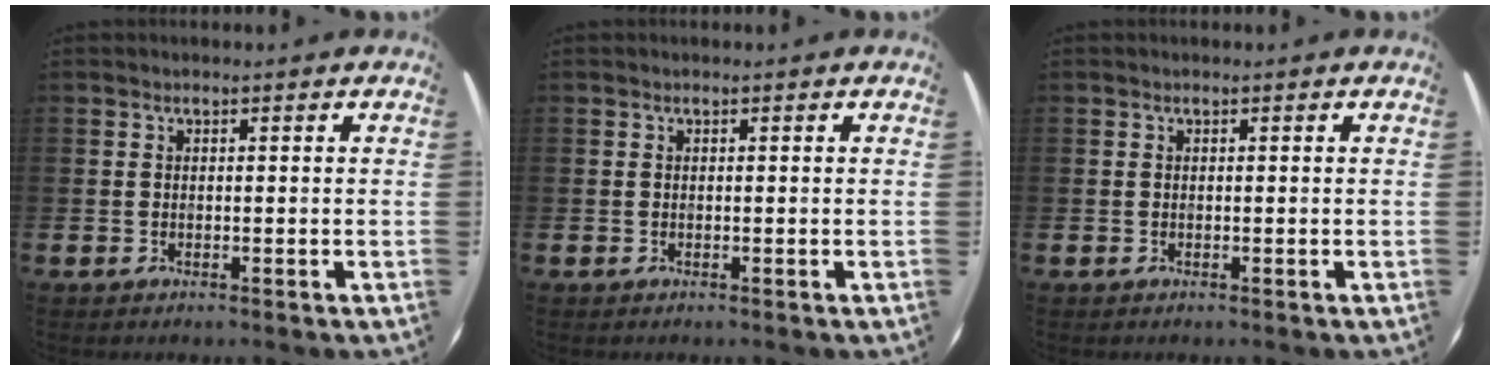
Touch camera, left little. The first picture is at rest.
{"total": 0.0}
{"total": 0.0}